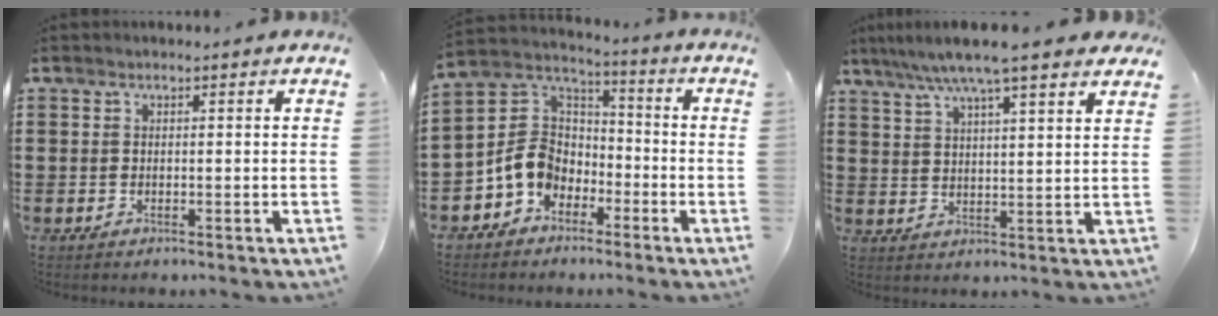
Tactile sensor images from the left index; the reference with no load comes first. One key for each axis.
{"total": 8.2, "fx": -3.4, "fy": 6.6, "fz": 3.4, "tx": -0.114, "ty": 0.010, "tz": -0.075}
{"total": 7.3, "fx": 5.8, "fy": 0.1, "fz": 4.4, "tx": -0.101, "ty": -0.015, "tz": 0.101}